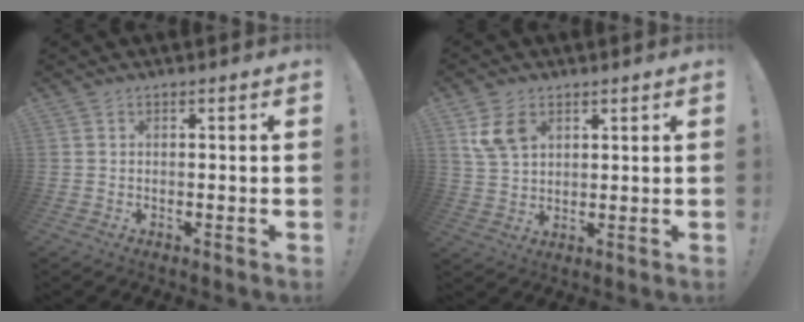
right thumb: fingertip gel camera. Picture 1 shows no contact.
{"total": 8.5, "force": [4.0, 5.8, 4.7], "torque": [-0.085, -0.007, 0.079]}